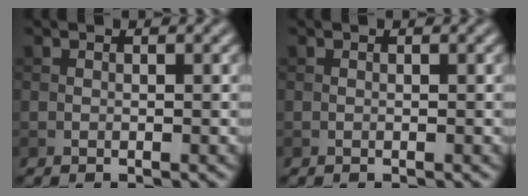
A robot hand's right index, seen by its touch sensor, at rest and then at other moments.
{"total": 0.0}